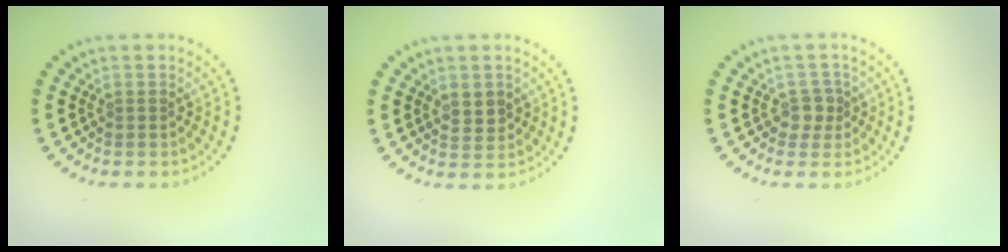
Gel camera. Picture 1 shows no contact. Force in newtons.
{"total": 1.6, "press": 1.5, "slide": 0.5}
{"total": 1.8, "press": 1.4, "slide": 1.0}